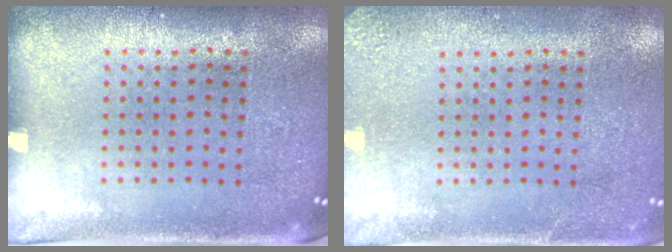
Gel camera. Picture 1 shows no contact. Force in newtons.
{"total": 2.4, "press": 2.4, "slide": 0.3}